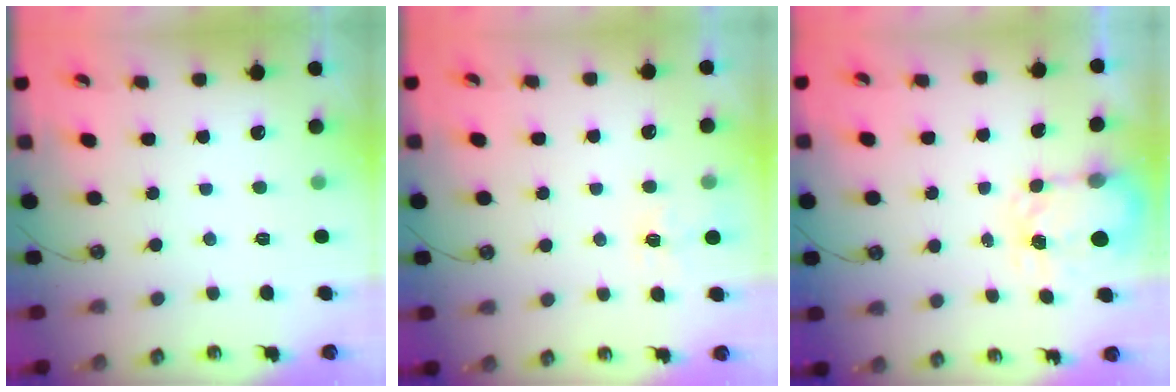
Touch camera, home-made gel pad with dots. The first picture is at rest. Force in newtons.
{"total": 3.0, "press": 3.0, "slide": 0.4}
{"total": 4.0, "press": 3.9, "slide": 0.6}